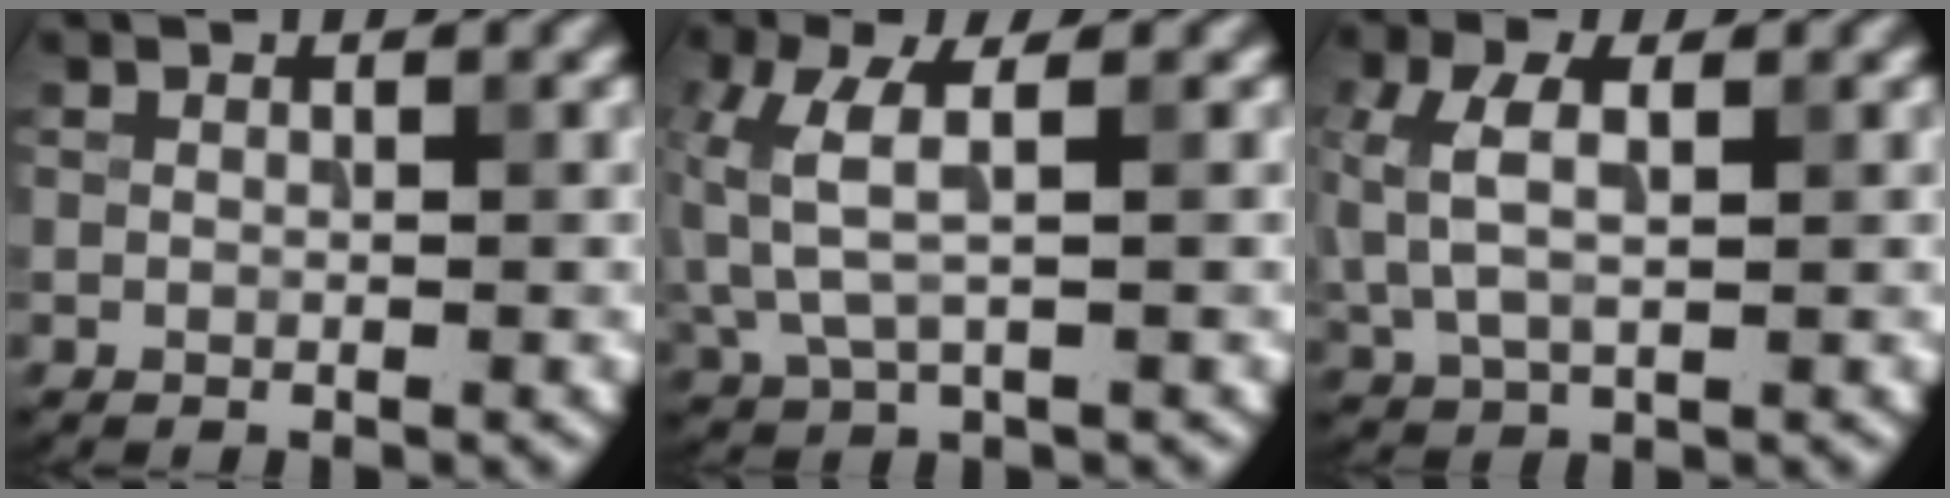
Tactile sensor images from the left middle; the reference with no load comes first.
{"total": 4.1, "force": [0.3, 1.7, 3.7], "torque": [-0.105, 0.002, 0.006]}
{"total": 4.3, "force": [0.7, 2.4, 3.5], "torque": [-0.087, 0.008, 0.017]}